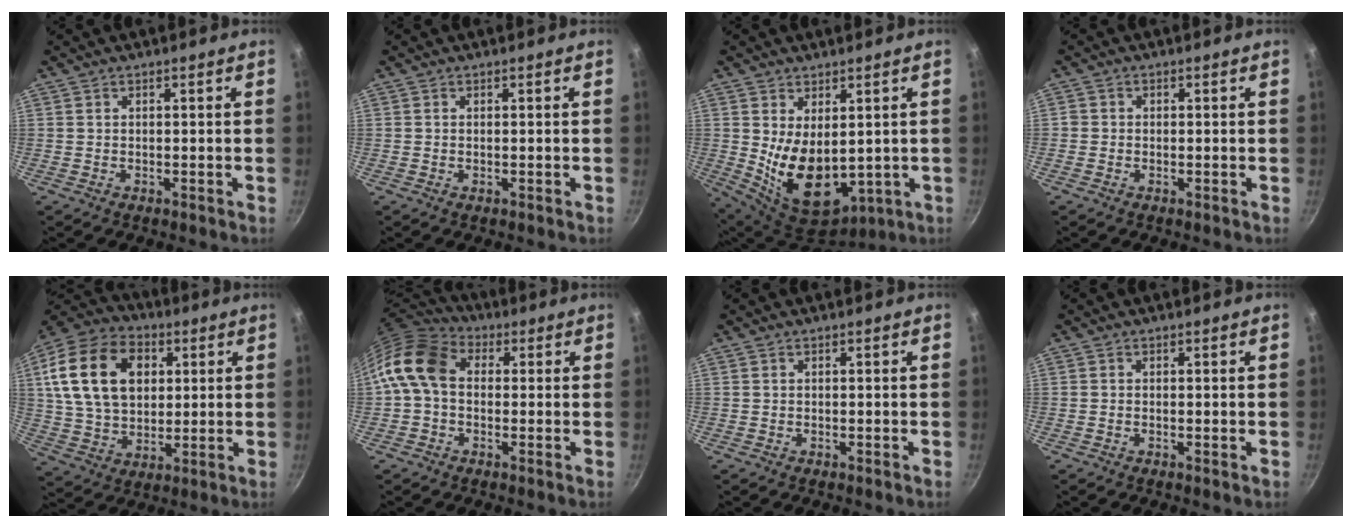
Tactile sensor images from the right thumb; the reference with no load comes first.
{"total": 0.0}
{"total": 13.1, "force": [0.9, 7.9, 10.4], "torque": [-0.155, -0.038, 0.045]}
{"total": 1.0, "force": [-0.3, 0.9, 0.2], "torque": [-0.003, 0.001, -0.008]}
{"total": 20.8, "force": [5.3, 14.7, 13.8], "torque": [-0.233, 0.006, 0.091]}
{"total": 11.6, "force": [0.8, 8.6, 7.7], "torque": [-0.131, 0.028, -0.007]}
{"total": 0.0}
{"total": 0.0}